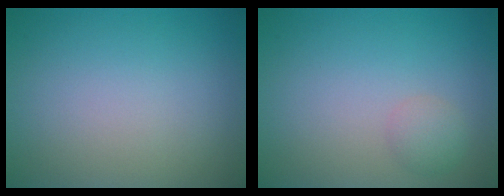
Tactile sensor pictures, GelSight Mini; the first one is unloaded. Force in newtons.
{"total": 1.5, "press": 1.5, "slide": 0.1}